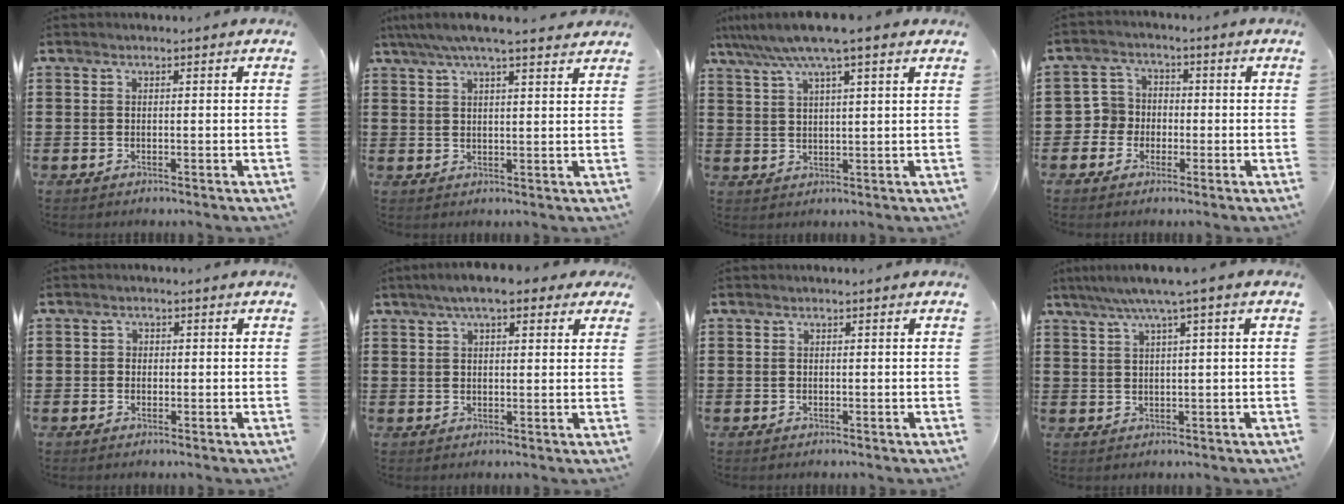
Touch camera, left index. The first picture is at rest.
{"total": 5.0, "force": [4.1, 0.3, 2.8], "torque": [-0.067, -0.008, 0.072]}
{"total": 7.0, "force": [5.3, 0.2, 4.6], "torque": [-0.104, -0.012, 0.092]}
{"total": 4.2, "force": [-1.8, 3.7, 0.5], "torque": [-0.034, 0.007, -0.042]}
{"total": 1.1, "force": [-0.2, 1.0, 0.2], "torque": [-0.008, 0.005, -0.007]}
{"total": 5.8, "force": [4.0, 1.7, 3.9], "torque": [-0.077, 0.005, 0.068]}
{"total": 0.0}
{"total": 3.6, "force": [1.7, -0.3, 3.2], "torque": [-0.065, -0.001, 0.027]}